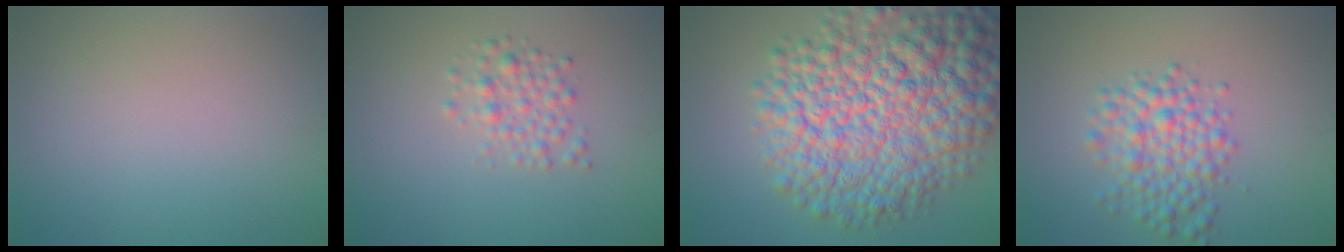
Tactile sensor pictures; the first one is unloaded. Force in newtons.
{"total": 2.2, "press": 2.2, "slide": 0.0}
{"total": 13.3, "press": 13.2, "slide": 0.4}
{"total": 4.5, "press": 4.5, "slide": 0.1}